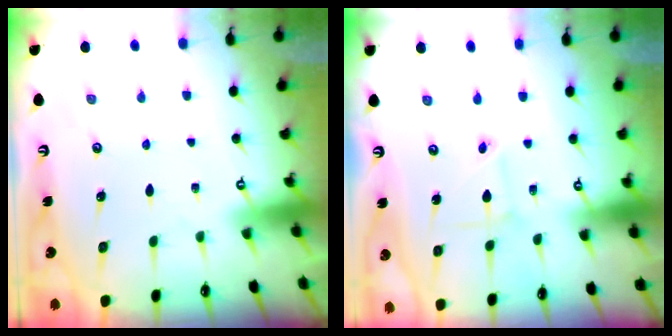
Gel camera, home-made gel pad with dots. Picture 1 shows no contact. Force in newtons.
{"total": 2.3, "press": 2.3, "slide": 0.3}